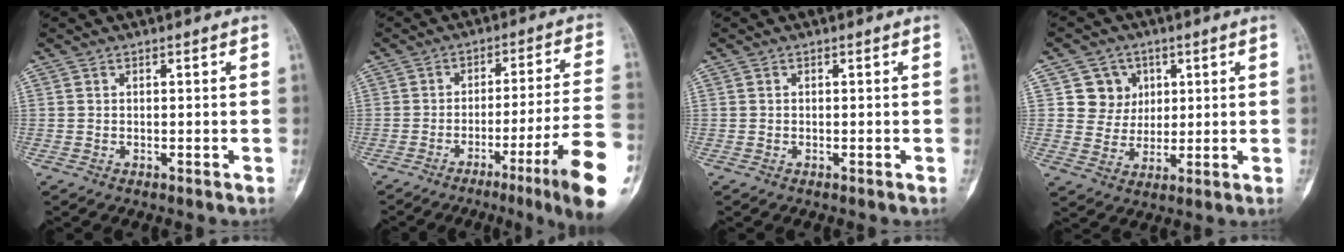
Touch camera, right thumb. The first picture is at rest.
{"total": 17.2, "force": [-8.2, 0.2, 15.1], "torque": [-0.180, 0.035, -0.119]}
{"total": 0.0}
{"total": 7.1, "force": [2.4, 6.6, 1.0], "torque": [0.022, -0.004, 0.041]}